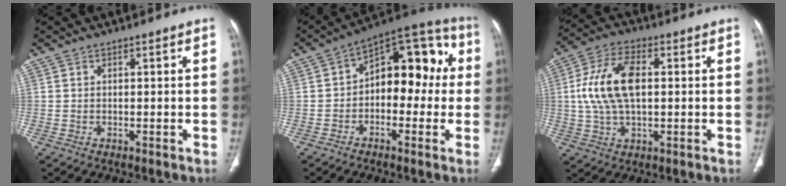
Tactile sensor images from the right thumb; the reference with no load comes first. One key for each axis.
{"total": 15.2, "fx": 0.7, "fy": 9.3, "fz": 12.1, "tx": -0.108, "ty": 0.053, "tz": -0.007}
{"total": 12.9, "fx": 1.3, "fy": 6.9, "fz": 10.9, "tx": -0.218, "ty": 0.015, "tz": 0.024}